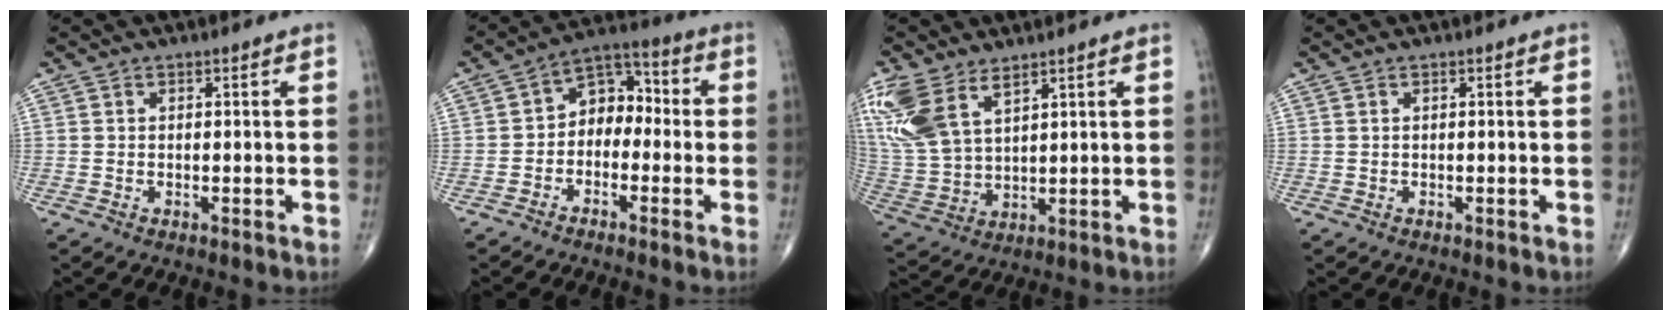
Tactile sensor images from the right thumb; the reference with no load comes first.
{"total": 7.8, "force": [-1.3, 5.7, 5.1], "torque": [-0.041, 0.042, -0.043]}
{"total": 13.1, "force": [7.5, 6.6, 8.4], "torque": [-0.189, -0.019, 0.167]}
{"total": 0.0}